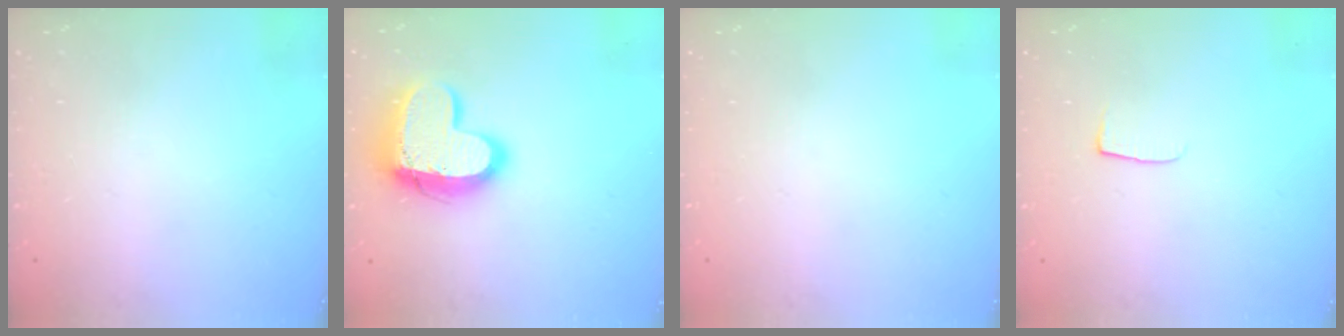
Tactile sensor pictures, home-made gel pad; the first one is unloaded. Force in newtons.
{"total": 16.3, "press": 16.3, "slide": 1.3}
{"total": 0.0}
{"total": 4.2, "press": 4.1, "slide": 0.5}